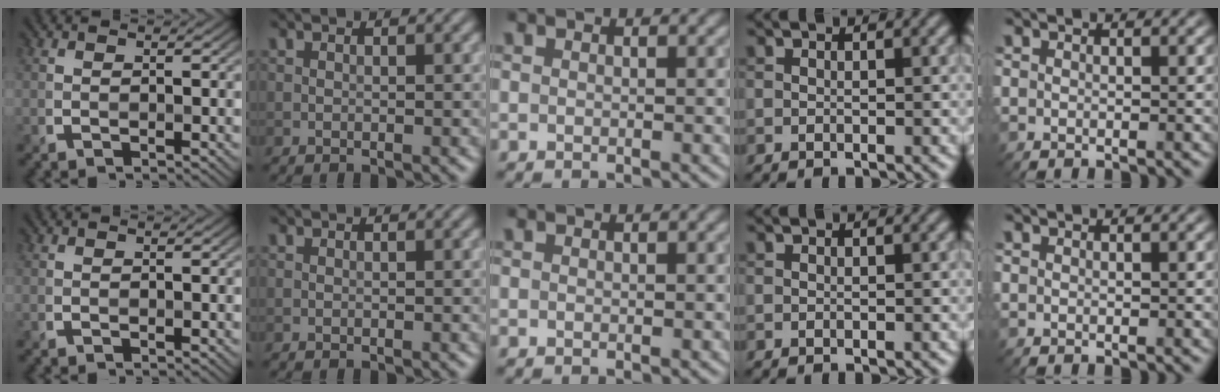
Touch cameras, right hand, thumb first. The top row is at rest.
{}